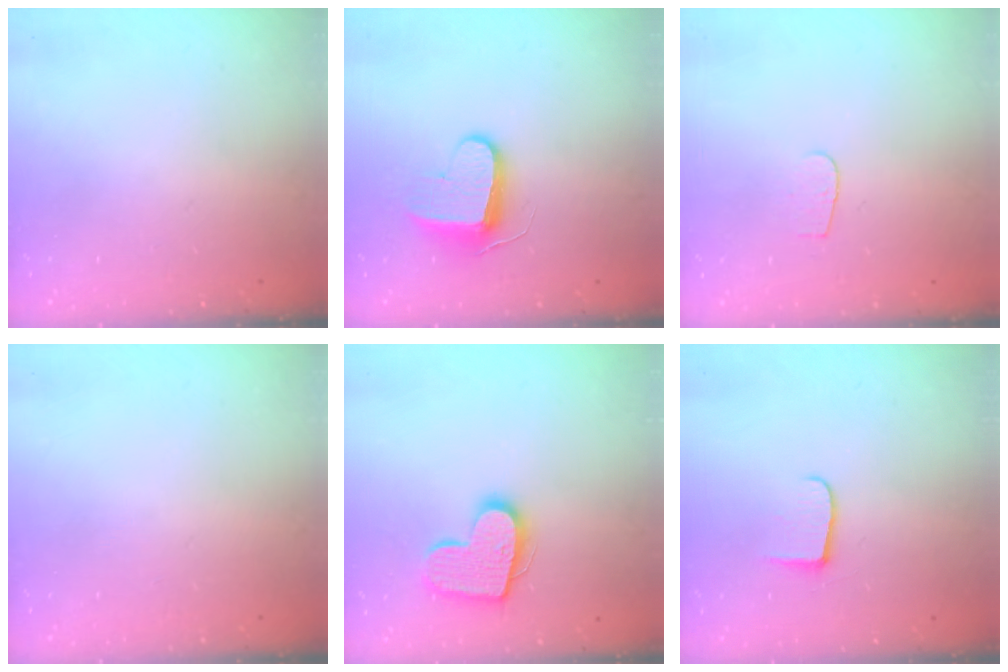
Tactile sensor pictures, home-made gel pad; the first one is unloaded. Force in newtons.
{"total": 9.3, "press": 9.3, "slide": 0.1}
{"total": 3.7, "press": 3.7, "slide": 0.4}
{"total": 0.0}
{"total": 14.5, "press": 14.5, "slide": 0.9}
{"total": 7.4, "press": 7.4, "slide": 0.6}